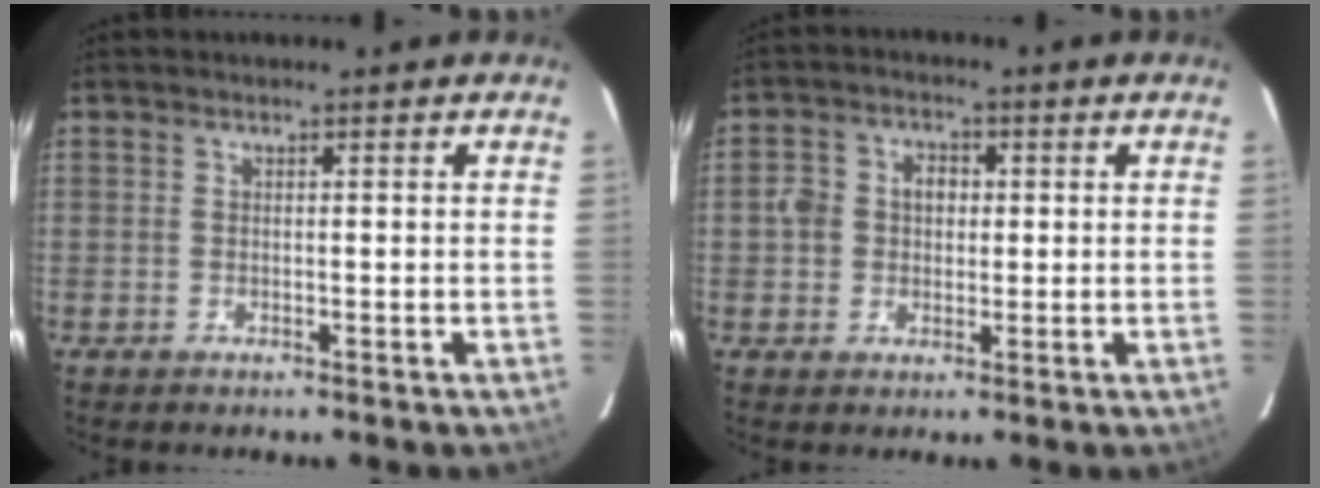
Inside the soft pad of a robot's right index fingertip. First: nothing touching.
{"total": 5.1, "force": [-0.1, 4.6, 2.1], "torque": [-0.042, 0.019, -0.004]}